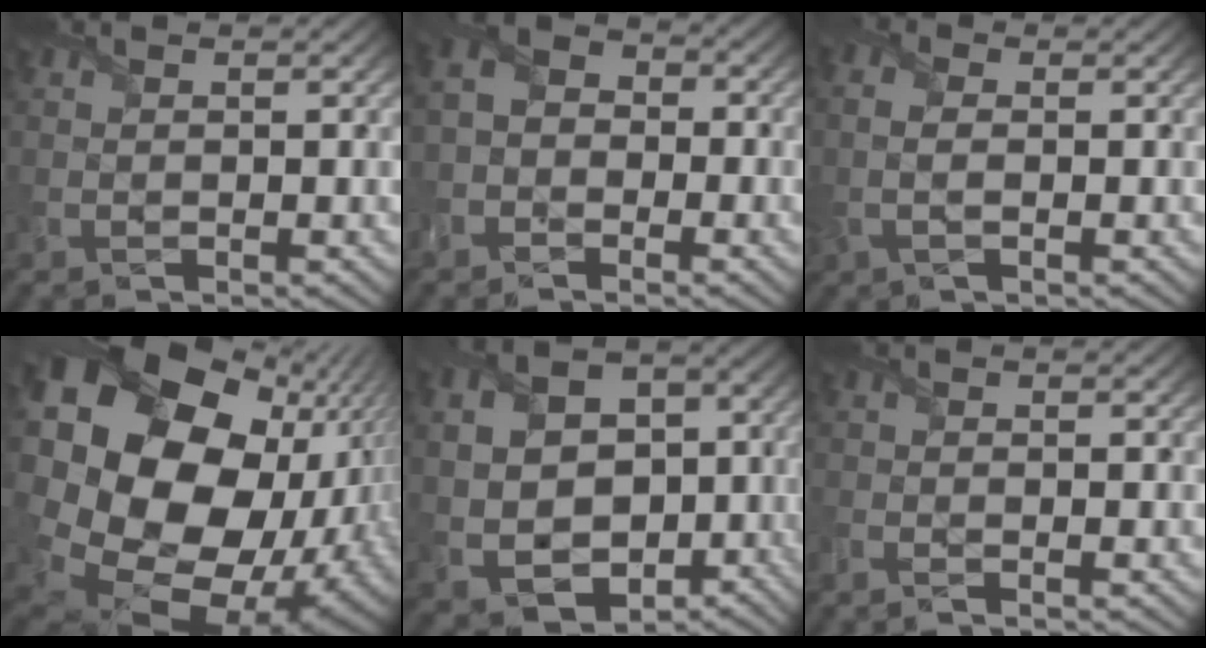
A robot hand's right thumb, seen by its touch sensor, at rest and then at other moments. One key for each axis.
{"total": 4.4, "fx": -2.2, "fy": 3.4, "fz": 1.7, "tx": -0.032, "ty": 0.005, "tz": -0.054}
{"total": 3.5, "fx": -0.4, "fy": 2.1, "fz": 2.7, "tx": -0.080, "ty": 0.005, "tz": -0.007}
{"total": 23.8, "fx": 3.6, "fy": 19.1, "fz": 13.7, "tx": -0.324, "ty": -0.050, "tz": 0.063}
{"total": 12.4, "fx": -1.7, "fy": 9.2, "fz": 8.1, "tx": -0.177, "ty": -0.021, "tz": -0.026}
{"total": 1.8, "fx": -1.4, "fy": 0.4, "fz": 1.1, "tx": -0.028, "ty": -0.004, "tz": -0.030}